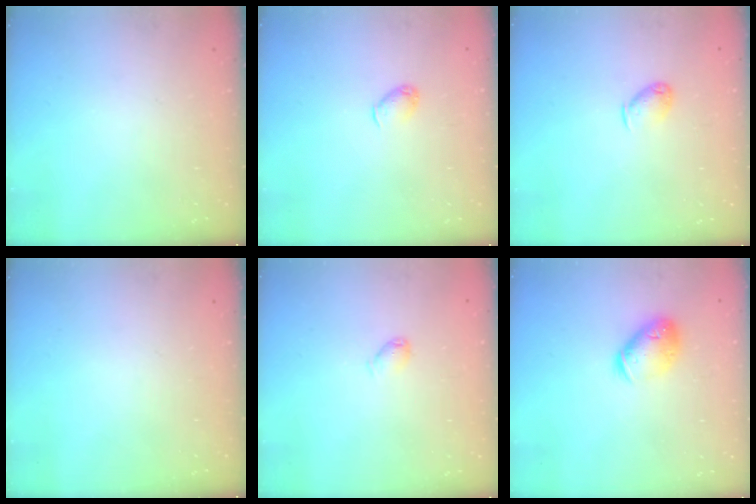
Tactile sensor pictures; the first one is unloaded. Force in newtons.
{"total": 3.9, "press": 3.7, "slide": 1.0}
{"total": 5.2, "press": 5.2, "slide": 0.7}
{"total": 0.0}
{"total": 3.2, "press": 3.1, "slide": 0.4}
{"total": 9.6, "press": 9.5, "slide": 1.2}